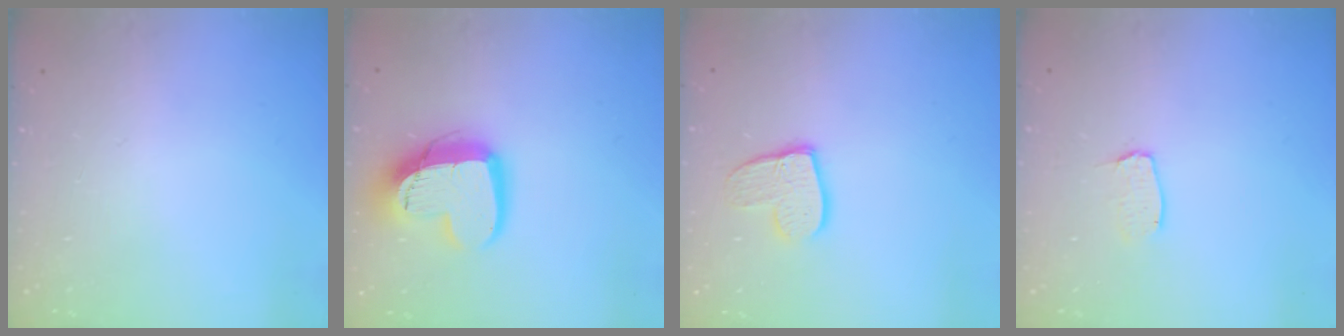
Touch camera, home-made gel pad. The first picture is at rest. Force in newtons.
{"total": 15.3, "press": 15.2, "slide": 1.2}
{"total": 10.9, "press": 10.8, "slide": 0.9}
{"total": 3.6, "press": 3.6, "slide": 0.3}